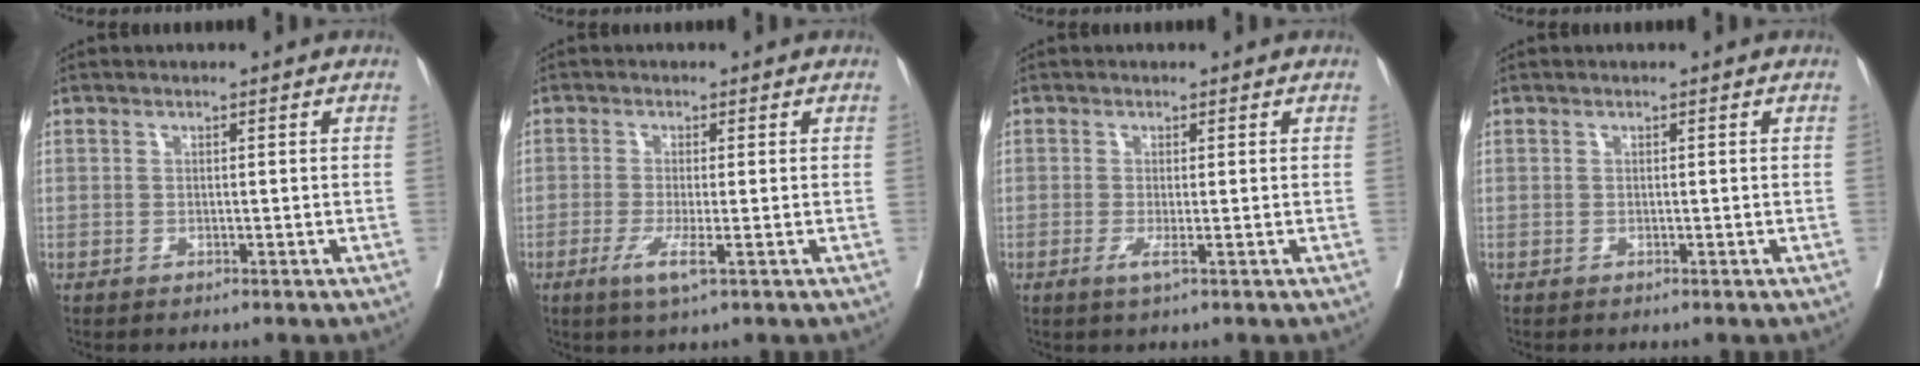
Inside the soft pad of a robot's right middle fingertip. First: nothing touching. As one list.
[{"total": 3.7, "force": [-1.5, 0.0, 3.4], "torque": [-0.070, -0.013, -0.029]}, {"total": 1.6, "force": [-0.5, -0.2, 1.5], "torque": [-0.033, -0.007, -0.011]}, {"total": 0.0}]